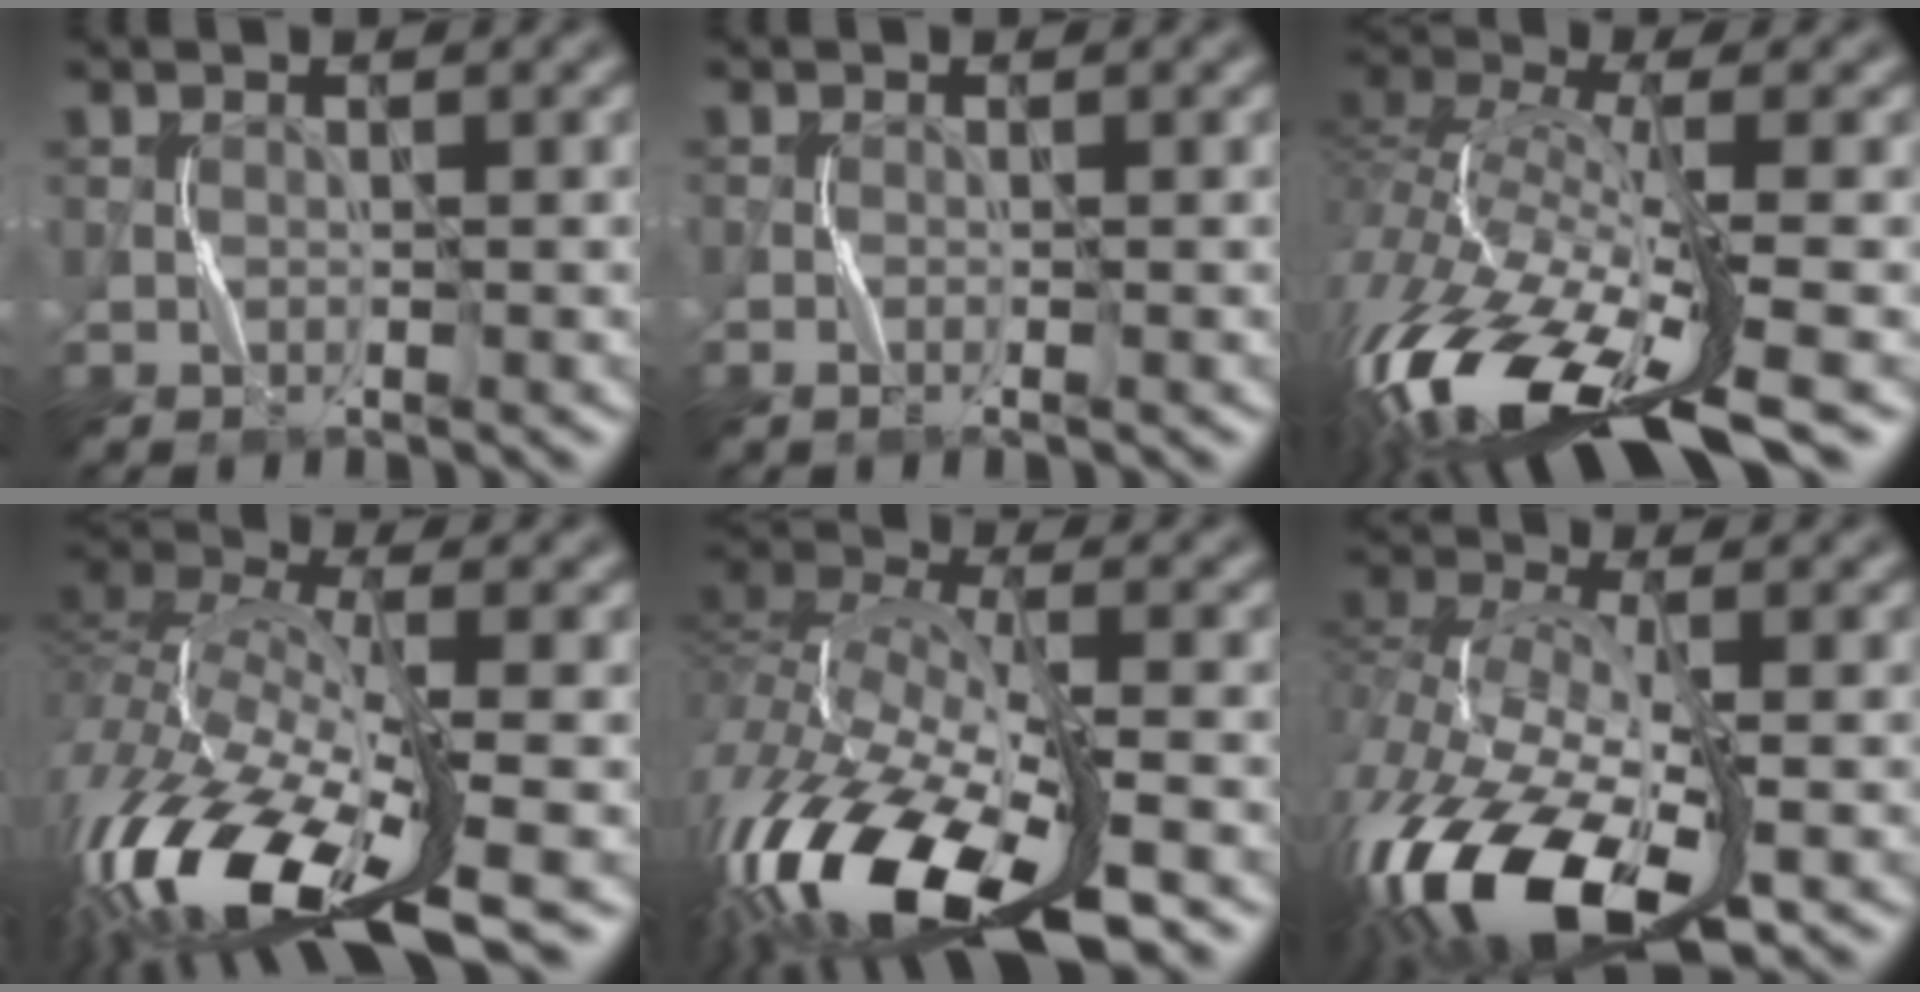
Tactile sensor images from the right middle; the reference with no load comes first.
{"total": 0.8, "force": [-0.3, 0.2, 0.7], "torque": [-0.015, -0.003, -0.008]}
{"total": 14.7, "force": [-7.5, 5.7, 11.3], "torque": [-0.259, -0.011, -0.130]}
{"total": 15.4, "force": [-7.6, 5.8, 12.1], "torque": [-0.282, -0.010, -0.138]}
{"total": 16.1, "force": [-8.9, 6.2, 12.0], "torque": [-0.276, -0.022, -0.154]}
{"total": 16.3, "force": [-7.3, 7.9, 12.2], "torque": [-0.290, -0.032, -0.122]}